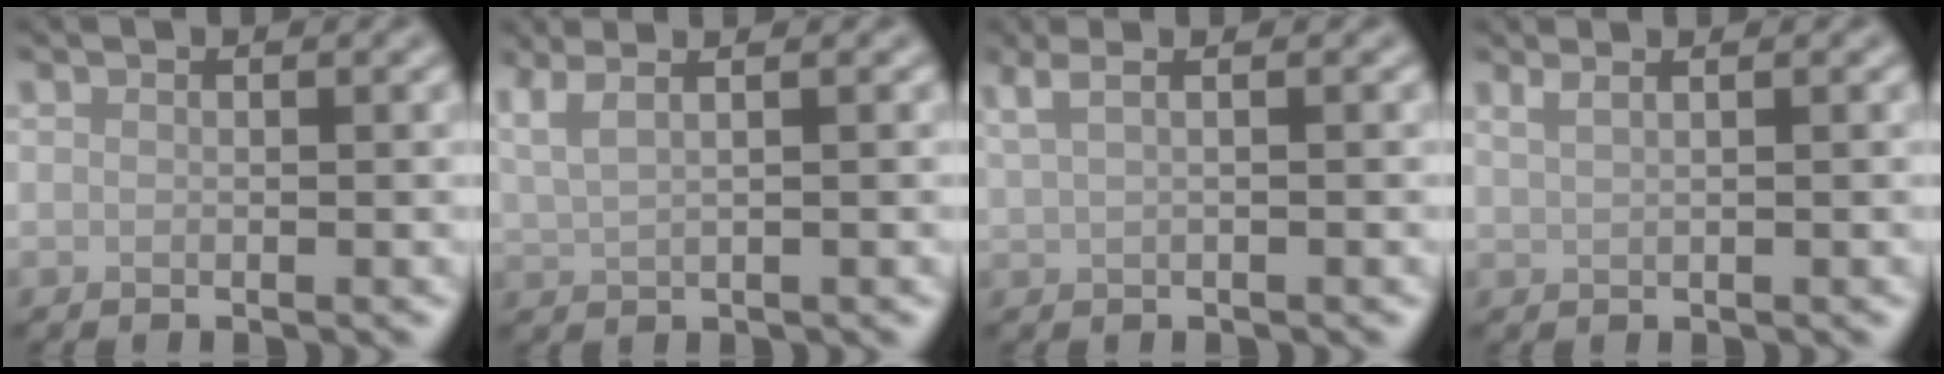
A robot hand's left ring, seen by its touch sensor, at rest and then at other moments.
{"total": 4.3, "force": [2.7, 1.7, 2.9], "torque": [-0.049, 0.029, 0.028]}
{"total": 3.4, "force": [1.9, 1.5, 2.5], "torque": [-0.034, 0.017, 0.010]}
{"total": 2.6, "force": [1.7, 1.1, 1.5], "torque": [-0.010, 0.005, 0.002]}